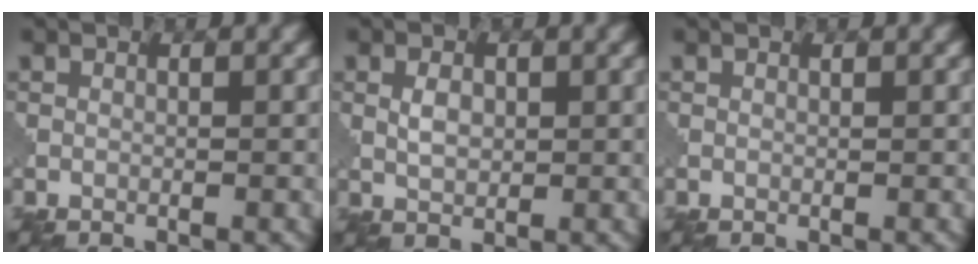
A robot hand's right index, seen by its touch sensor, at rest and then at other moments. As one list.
[{"total": 1.7, "force": [0.6, 1.1, 1.1], "torque": [-0.021, -0.002, 0.014]}, {"total": 0.0}]